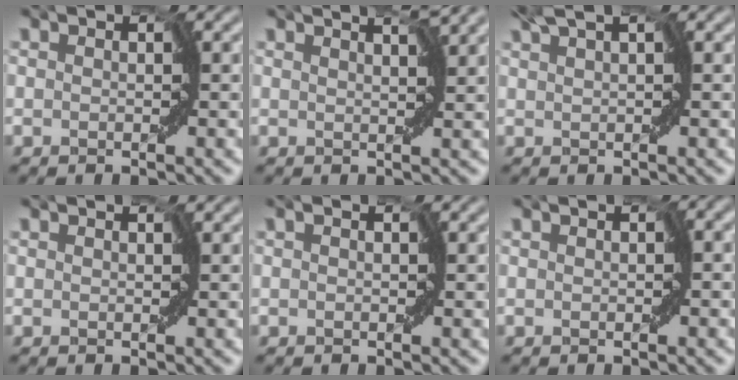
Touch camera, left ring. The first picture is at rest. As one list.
[{"total": 2.1, "force": [1.6, -0.2, 1.3], "torque": [-0.025, 0.006, 0.017]}, {"total": 1.8, "force": [1.3, 0.0, 1.2], "torque": [-0.024, 0.008, 0.022]}, {"total": 0.0}, {"total": 0.0}, {"total": 0.8, "force": [-0.1, 0.3, 0.8], "torque": [-0.015, 0.000, -0.002]}]